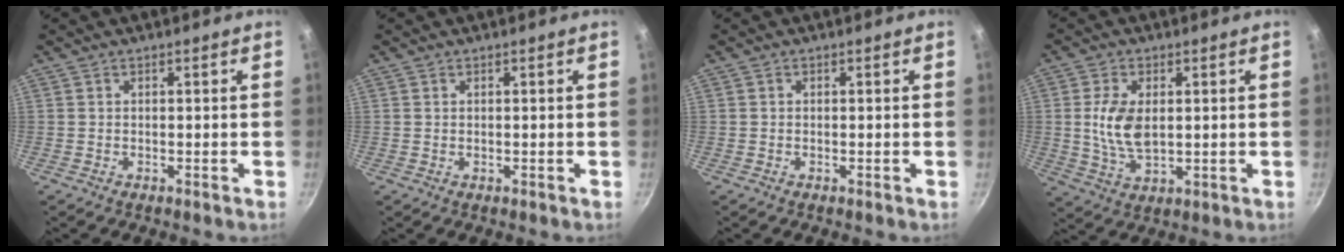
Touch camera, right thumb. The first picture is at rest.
{"total": 0.0}
{"total": 0.0}
{"total": 8.5, "force": [1.0, 4.8, 6.9], "torque": [-0.135, -0.010, 0.022]}